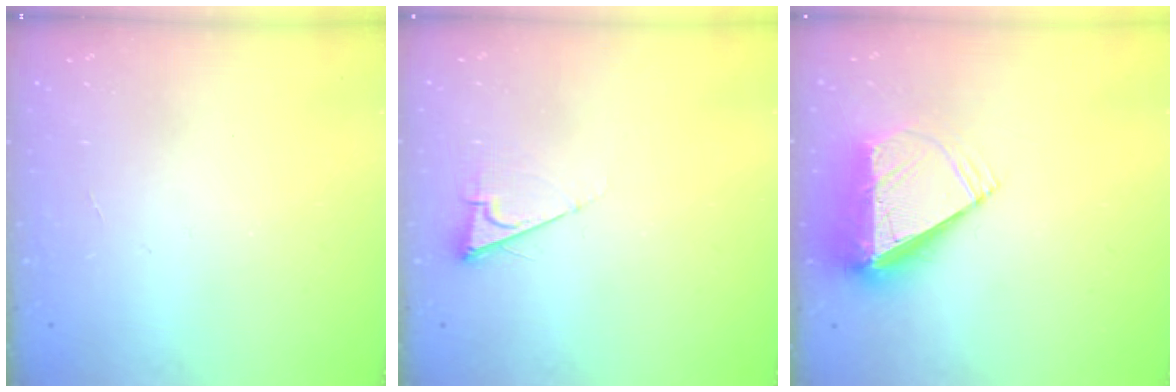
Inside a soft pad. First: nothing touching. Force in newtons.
{"total": 6.3, "press": 6.3, "slide": 0.7}
{"total": 9.3, "press": 9.2, "slide": 1.4}